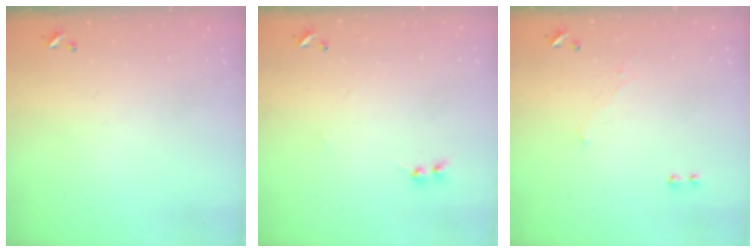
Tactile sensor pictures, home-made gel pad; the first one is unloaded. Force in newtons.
{"total": 2.0, "press": 2.0, "slide": 0.5}
{"total": 1.2, "press": 0.8, "slide": 0.9}